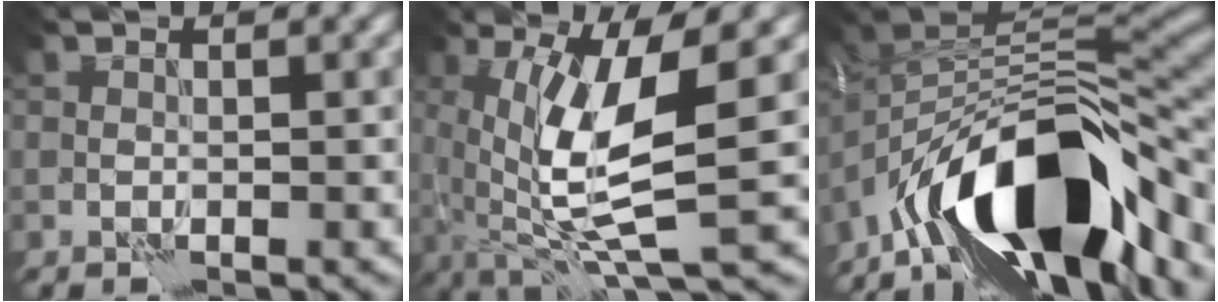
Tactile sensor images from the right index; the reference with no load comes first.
{"total": 7.8, "force": [1.6, 1.3, 7.5], "torque": [-0.147, -0.009, 0.036]}
{"total": 14.2, "force": [-7.3, 6.6, 10.3], "torque": [-0.170, 0.014, -0.117]}